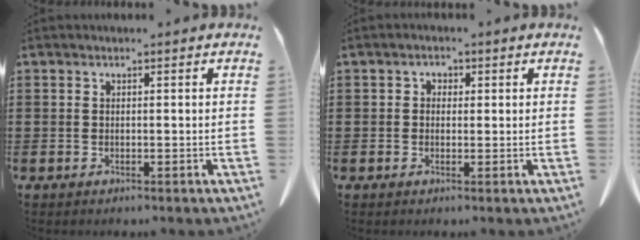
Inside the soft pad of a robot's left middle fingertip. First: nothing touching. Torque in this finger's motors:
{"motor_torque": [-0.24, 0.40, 0.00, 0.00]}